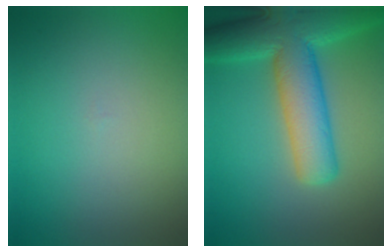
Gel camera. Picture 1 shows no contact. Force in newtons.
{"total": 10.6, "press": 10.6, "slide": 0.7}